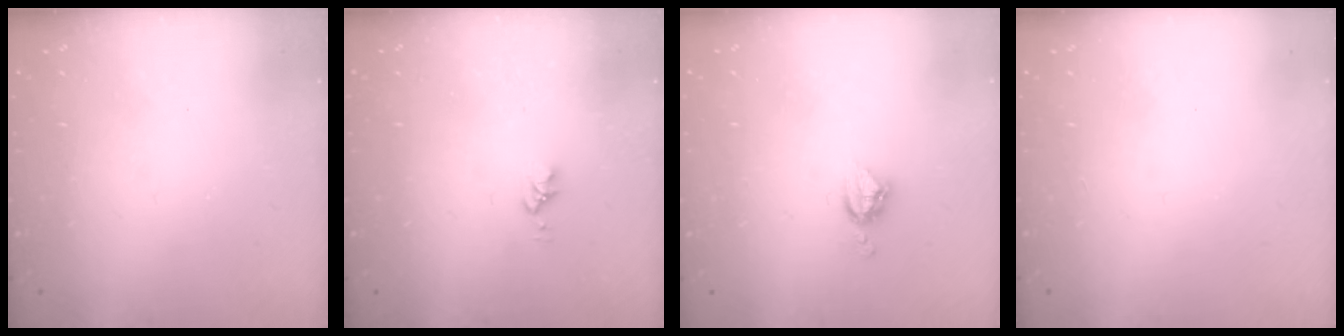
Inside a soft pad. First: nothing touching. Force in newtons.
{"total": 3.0, "press": 3.0, "slide": 0.4}
{"total": 5.4, "press": 5.4, "slide": 0.1}
{"total": 0.0}